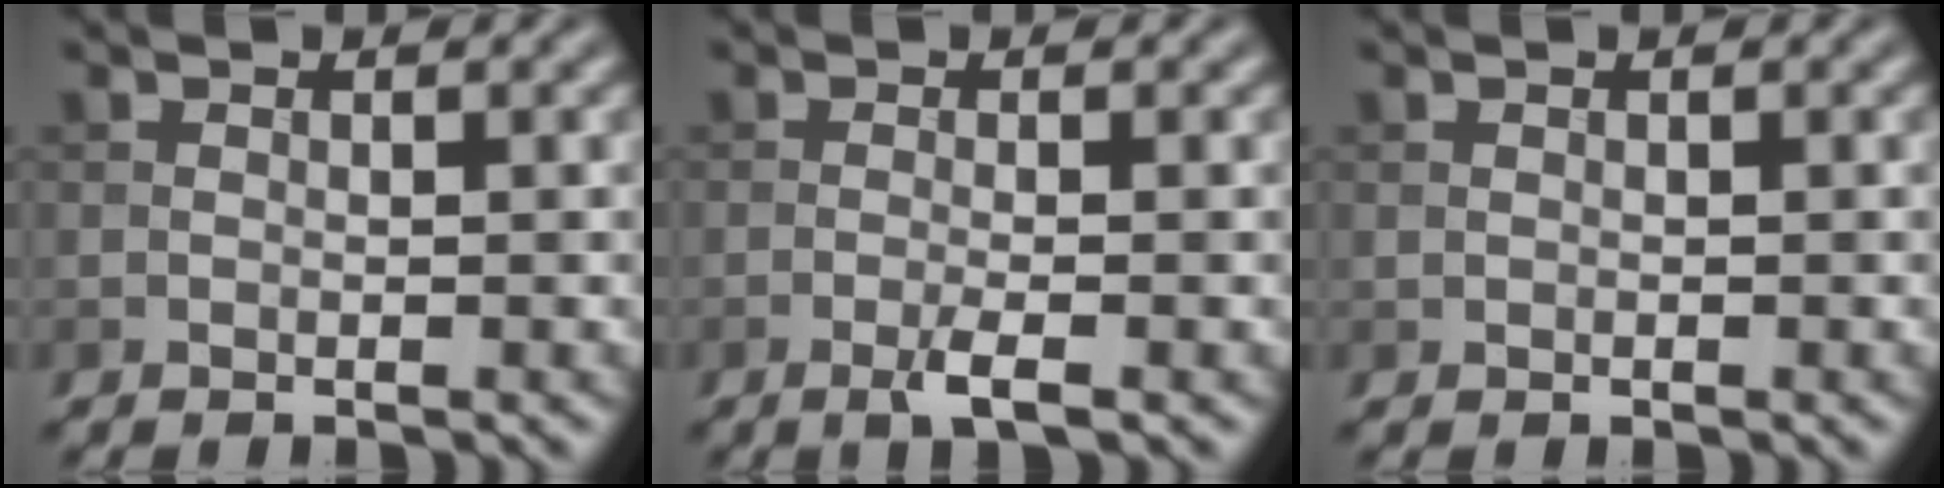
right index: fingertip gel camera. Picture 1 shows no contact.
{"total": 2.0, "force": [-1.0, 0.3, 1.8], "torque": [-0.030, 0.002, -0.022]}
{"total": 0.0}